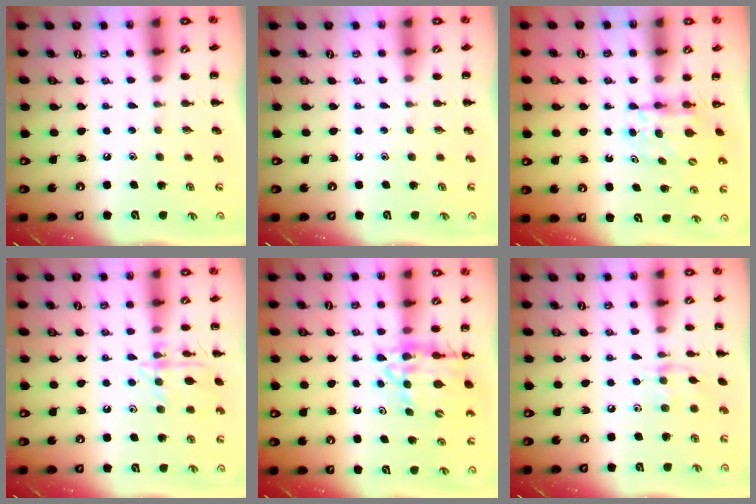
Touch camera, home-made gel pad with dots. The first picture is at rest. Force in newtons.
{"total": 0.0}
{"total": 5.4, "press": 5.3, "slide": 0.6}
{"total": 11.9, "press": 11.9, "slide": 0.8}
{"total": 13.5, "press": 12.9, "slide": 3.9}
{"total": 7.3, "press": 7.2, "slide": 1.2}